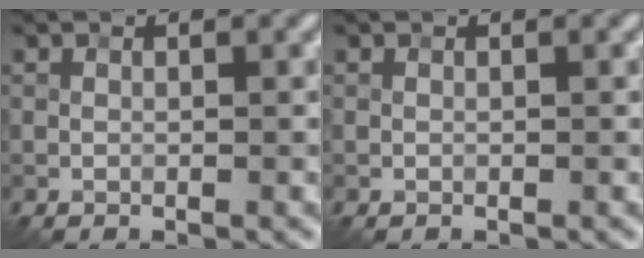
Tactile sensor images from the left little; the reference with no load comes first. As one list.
[{"total": 0.0}]